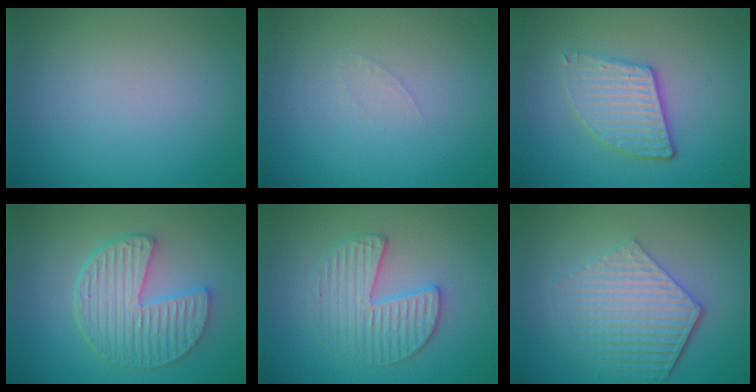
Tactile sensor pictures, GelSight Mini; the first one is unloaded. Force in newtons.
{"total": 0.7, "press": 0.7, "slide": 0.1}
{"total": 3.7, "press": 3.2, "slide": 2.0}
{"total": 5.7, "press": 4.7, "slide": 3.3}
{"total": 3.5, "press": 3.4, "slide": 0.4}
{"total": 5.5, "press": 4.3, "slide": 3.5}